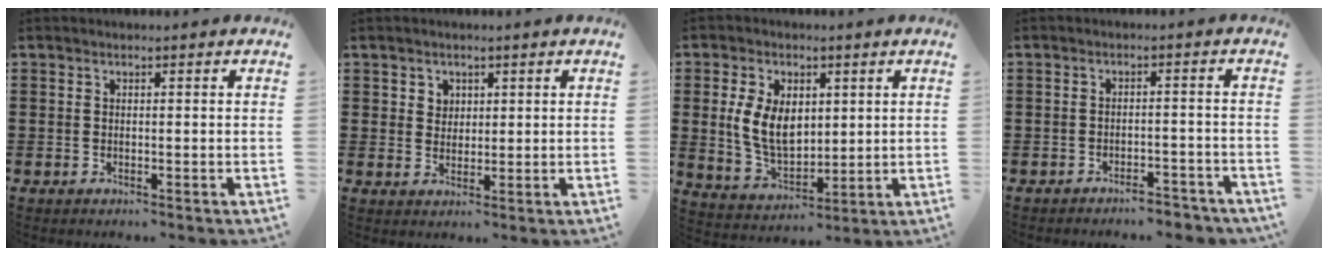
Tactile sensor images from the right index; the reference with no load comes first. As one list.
[{"total": 2.3, "force": [1.2, 2.0, 0.2], "torque": [-0.013, 0.010, 0.021]}, {"total": 8.5, "force": [1.4, 5.5, 6.3], "torque": [-0.151, 0.009, 0.023]}, {"total": 3.2, "force": [-3.1, 0.3, 0.7], "torque": [-0.015, 0.002, -0.063]}]